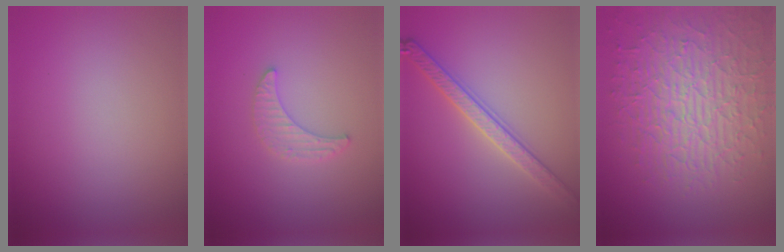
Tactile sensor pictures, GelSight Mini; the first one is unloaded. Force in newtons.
{"total": 2.0, "press": 1.9, "slide": 0.5}
{"total": 3.2, "press": 3.1, "slide": 0.5}
{"total": 9.0, "press": 6.2, "slide": 6.5}